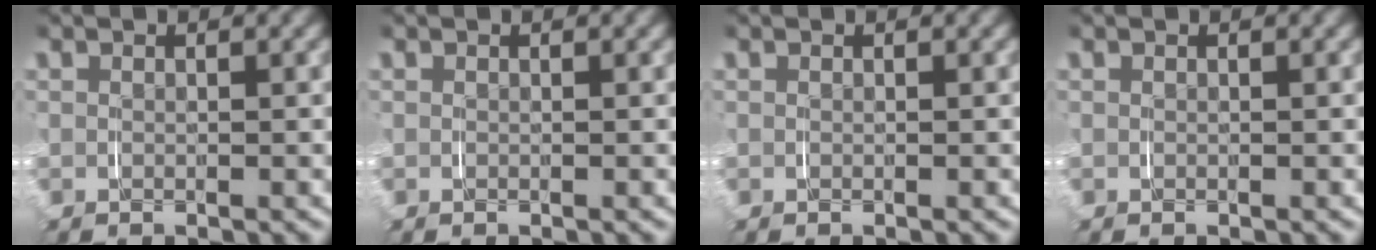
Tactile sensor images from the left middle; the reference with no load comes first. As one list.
[{"total": 0.0}, {"total": 0.0}, {"total": 0.0}]